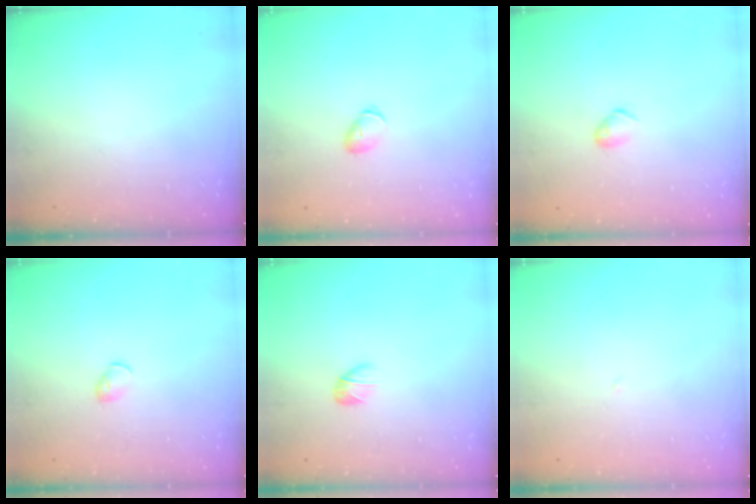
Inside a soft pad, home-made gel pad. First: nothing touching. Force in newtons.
{"total": 4.6, "press": 4.4, "slide": 1.4}
{"total": 4.9, "press": 4.9, "slide": 0.8}
{"total": 2.9, "press": 2.9, "slide": 0.7}
{"total": 3.2, "press": 3.1, "slide": 0.9}
{"total": 1.6, "press": 1.6, "slide": 0.3}